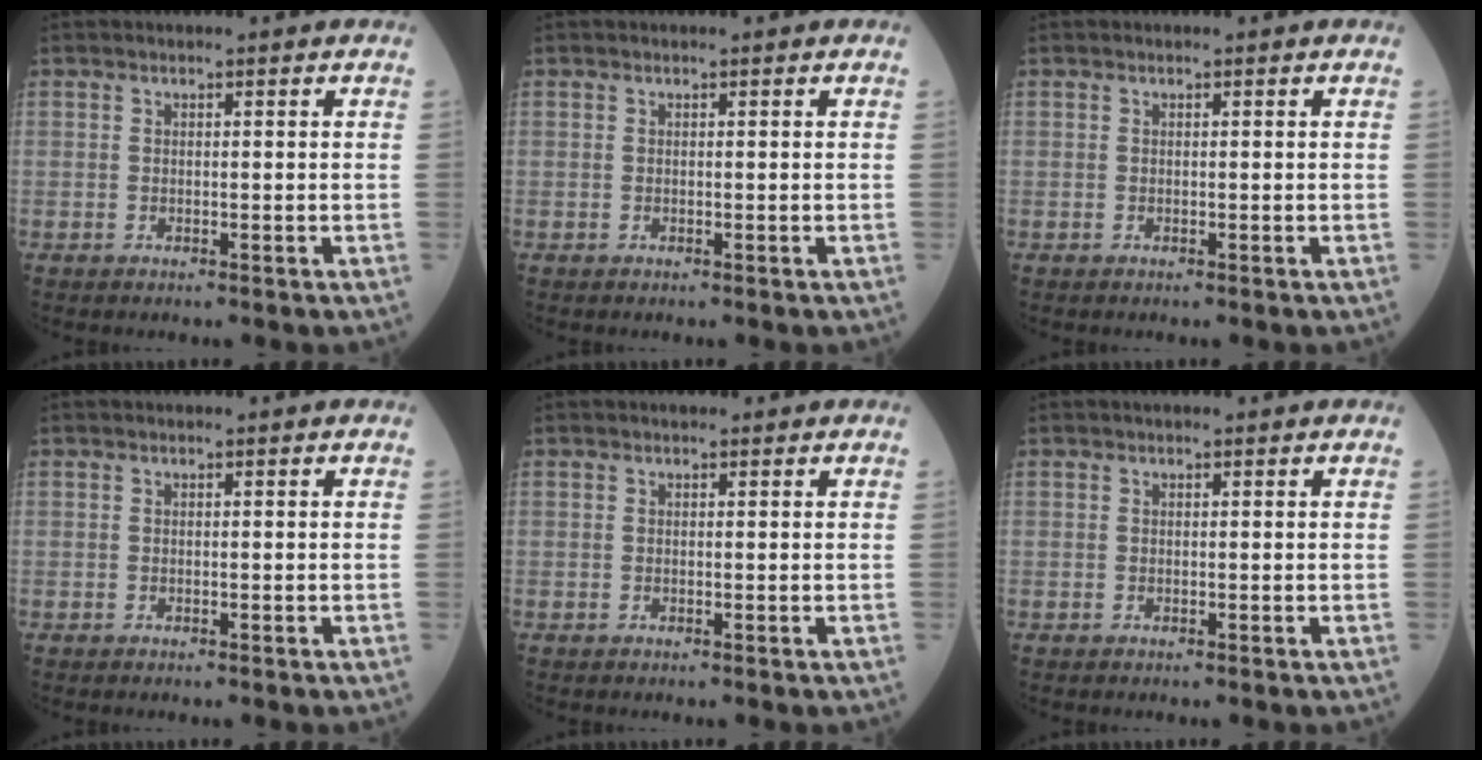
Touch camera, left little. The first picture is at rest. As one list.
[{"total": 0.0}, {"total": 0.0}, {"total": 0.0}, {"total": 0.7, "force": [0.5, 0.4, 0.3], "torque": [-0.009, 0.006, 0.005]}, {"total": 0.7, "force": [0.4, 0.3, 0.4], "torque": [-0.012, 0.009, 0.005]}]